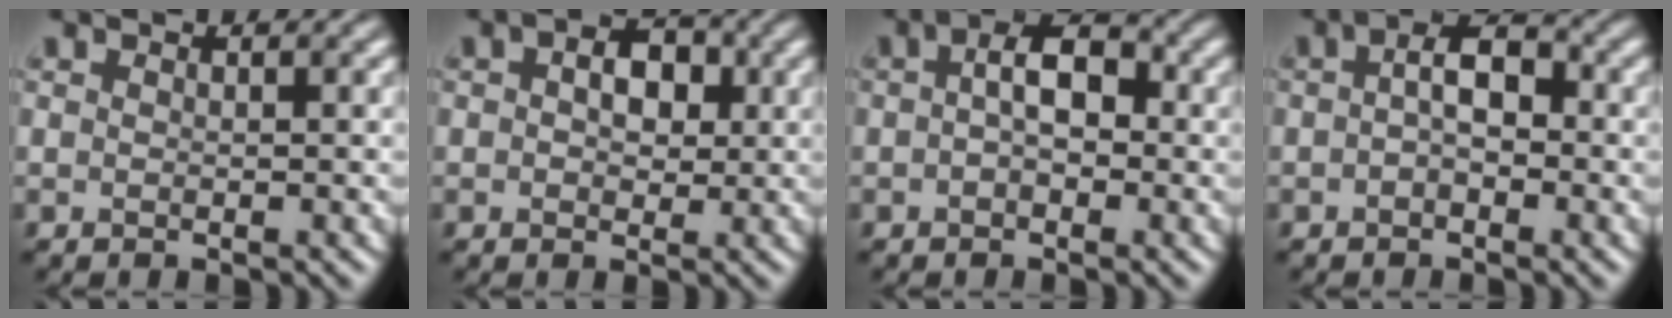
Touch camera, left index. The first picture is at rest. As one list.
[{"total": 3.8, "force": [0.8, 2.5, 2.7], "torque": [-0.037, 0.006, 0.006]}, {"total": 4.0, "force": [0.2, 2.2, 3.3], "torque": [-0.050, 0.008, -0.007]}, {"total": 3.3, "force": [-0.1, 1.7, 2.8], "torque": [-0.048, 0.008, -0.010]}]